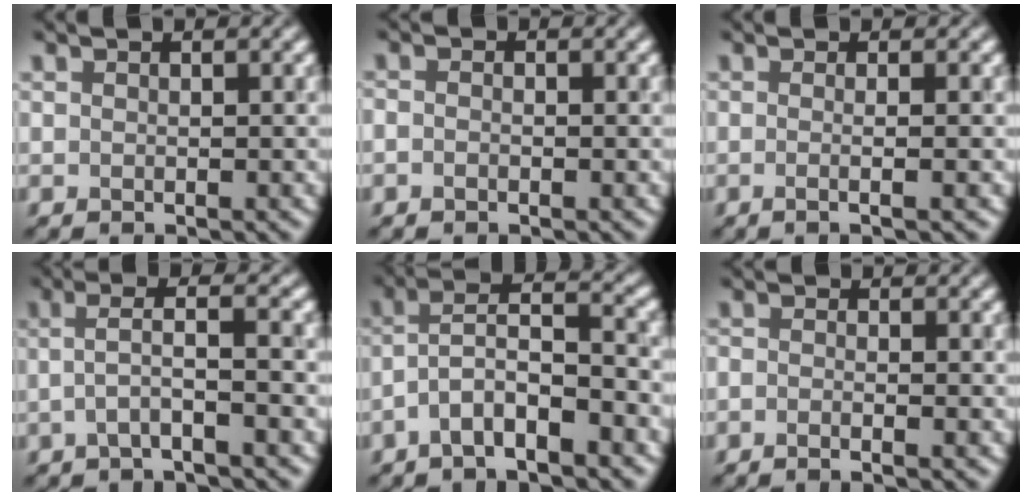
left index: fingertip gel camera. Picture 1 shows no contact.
{"total": 0.6, "force": [-0.6, -0.2, -0.2], "torque": [-0.004, 0.008, 0.000]}
{"total": 3.3, "force": [0.3, 1.5, 3.0], "torque": [-0.014, 0.014, -0.024]}
{"total": 2.4, "force": [-0.6, 0.1, 2.4], "torque": [-0.048, 0.018, -0.007]}
{"total": 5.6, "force": [-3.1, 1.3, 4.4], "torque": [-0.086, 0.026, -0.050]}
{"total": 1.6, "force": [-1.1, 0.3, 1.1], "torque": [-0.005, 0.005, -0.016]}